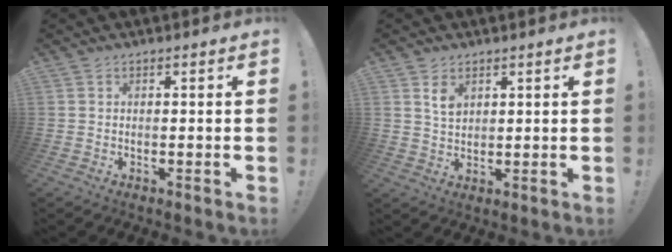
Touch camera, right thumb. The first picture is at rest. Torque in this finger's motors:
{"motor_torque": [0.15, 0.15, 0.55, -0.59, 0.07]}